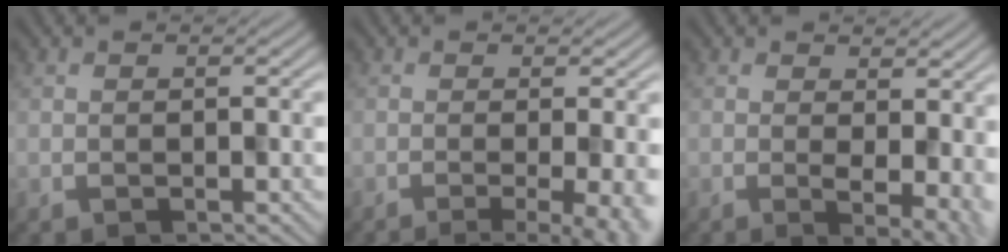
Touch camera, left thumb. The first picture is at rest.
{"total": 8.9, "force": [-4.4, 2.7, 7.2], "torque": [-0.076, -0.002, -0.040]}
{"total": 4.4, "force": [-0.4, 1.2, 4.2], "torque": [-0.060, -0.011, 0.009]}